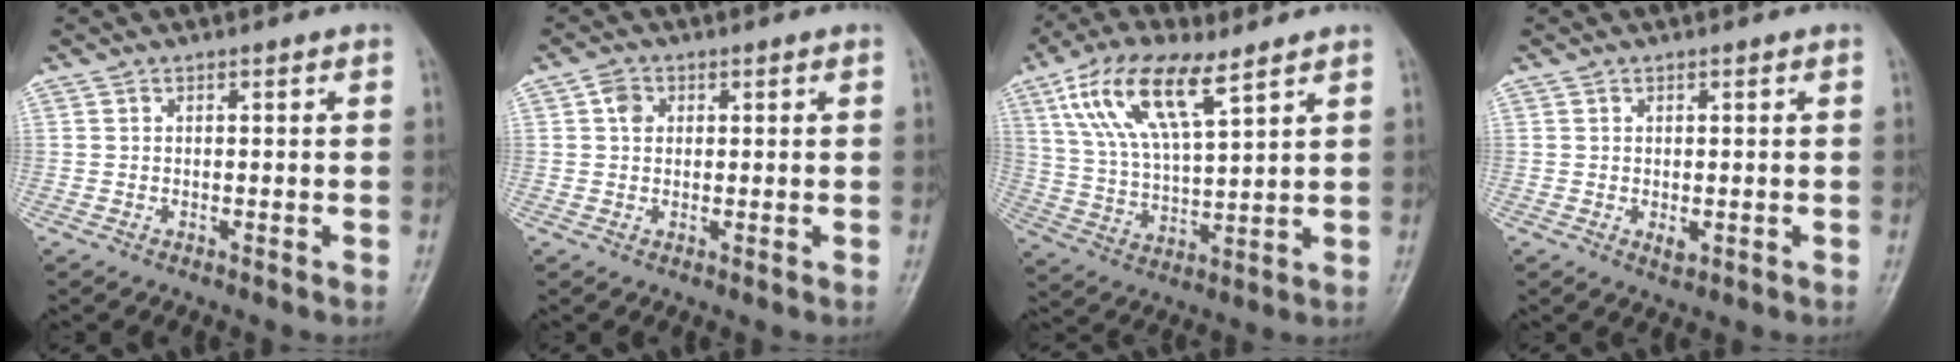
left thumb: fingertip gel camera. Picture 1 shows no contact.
{"total": 2.6, "force": [0.7, 2.1, 1.4], "torque": [-0.013, 0.000, 0.008]}
{"total": 14.8, "force": [7.9, 5.3, 11.3], "torque": [-0.208, -0.017, 0.152]}
{"total": 1.7, "force": [-0.2, 1.0, 1.4], "torque": [-0.018, -0.004, -0.002]}